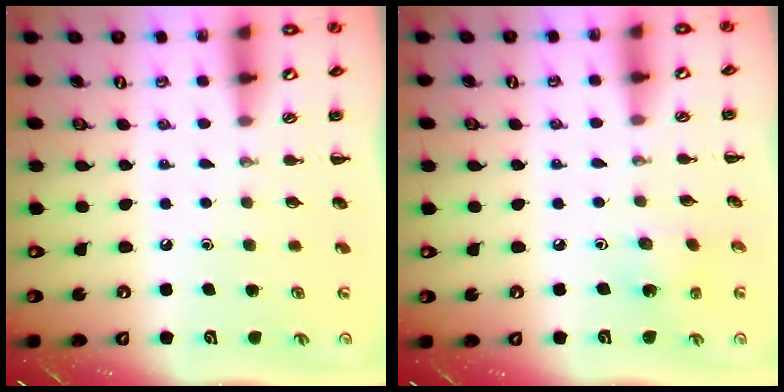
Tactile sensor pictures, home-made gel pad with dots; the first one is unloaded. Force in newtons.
{"total": 2.1, "press": 1.9, "slide": 0.7}